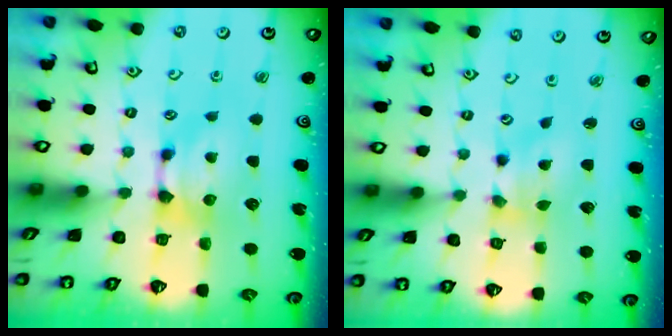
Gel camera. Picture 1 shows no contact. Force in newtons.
{"total": 1.3, "press": 0.1, "slide": 1.3}